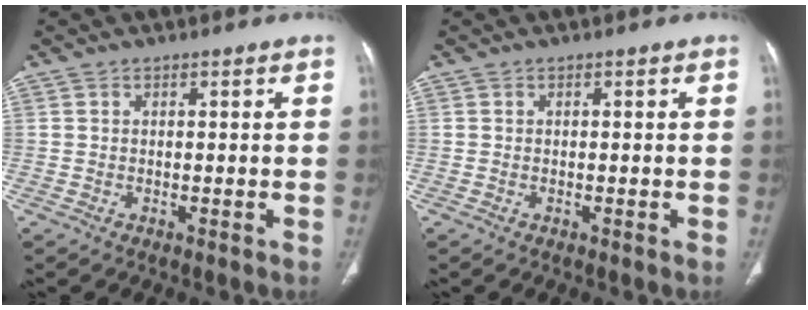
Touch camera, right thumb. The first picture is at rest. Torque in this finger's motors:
{"motor_torque": [0.16, 0.02, 0.03, -0.44, 0.02]}